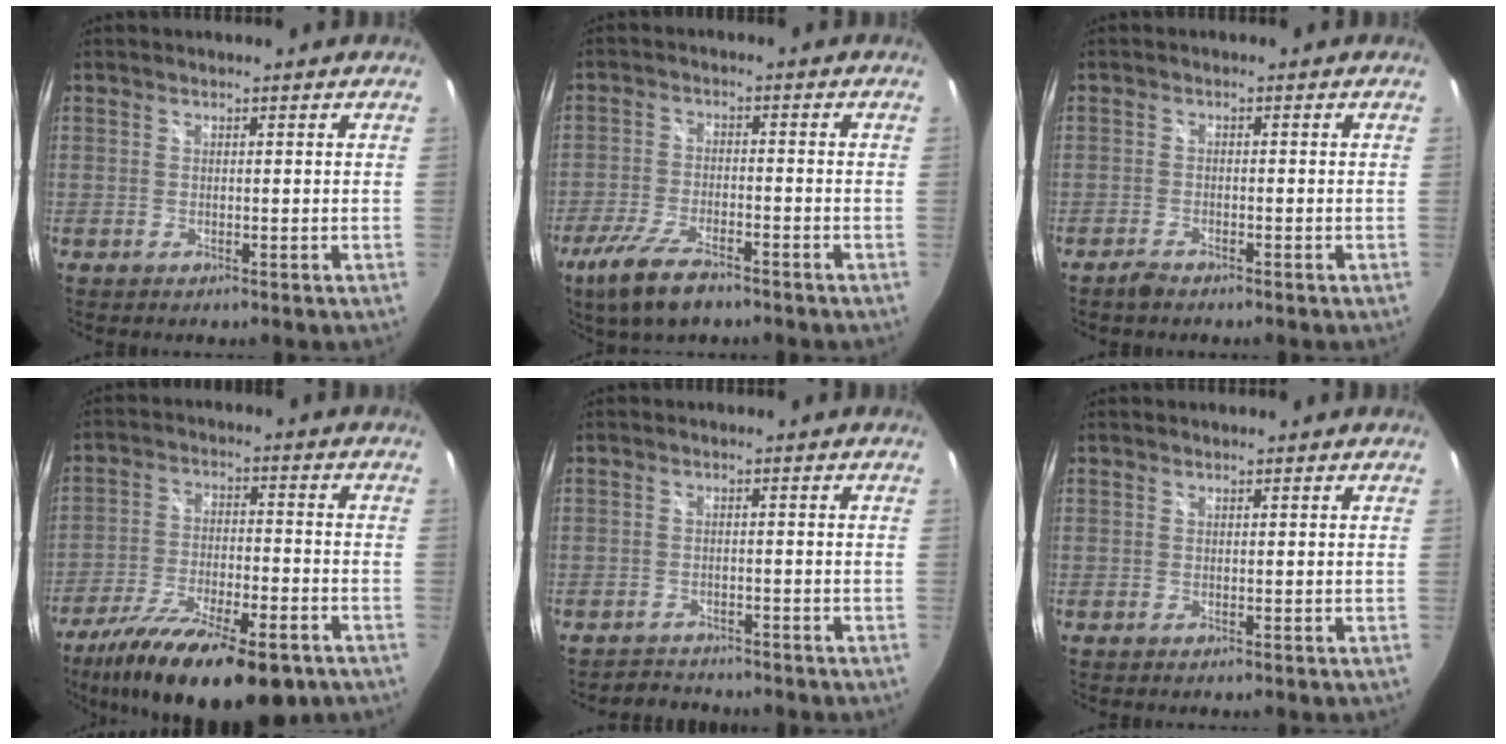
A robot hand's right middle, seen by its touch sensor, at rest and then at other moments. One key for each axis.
{"total": 9.8, "fx": -6.8, "fy": 2.9, "fz": 6.4, "tx": -0.154, "ty": -0.027, "tz": -0.127}
{"total": 2.3, "fx": -1.9, "fy": 0.7, "fz": 1.0, "tx": -0.029, "ty": -0.003, "tz": -0.037}
{"total": 21.5, "fx": -14.7, "fy": 6.9, "fz": 14.0, "tx": -0.260, "ty": -0.048, "tz": -0.232}
{"total": 3.1, "fx": -2.7, "fy": 1.3, "fz": -0.3, "tx": -0.002, "ty": 0.013, "tz": -0.045}
{"total": 0.0}